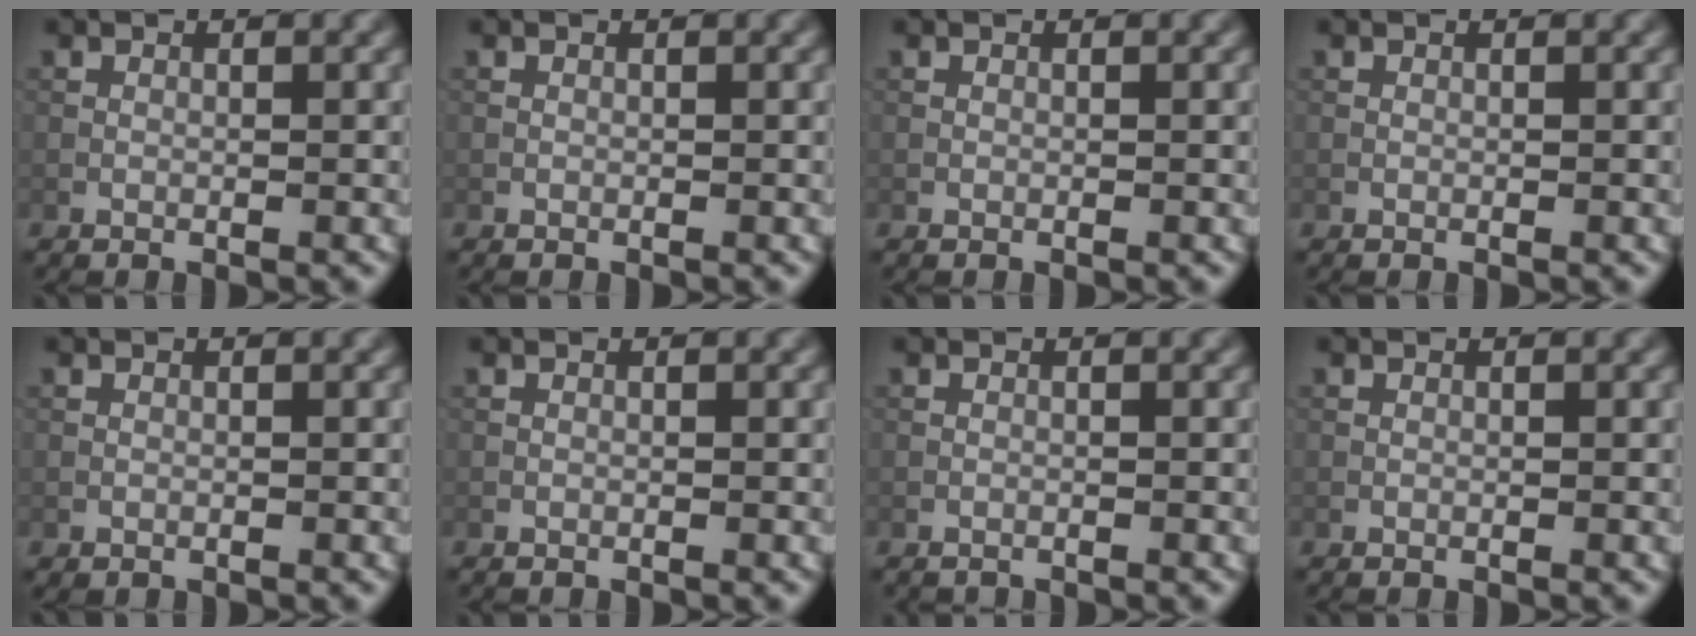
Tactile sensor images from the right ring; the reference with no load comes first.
{"total": 0.0}
{"total": 0.0}
{"total": 0.0}
{"total": 0.0}
{"total": 0.0}
{"total": 0.8, "force": [-0.8, 0.1, -0.1], "torque": [0.004, -0.003, -0.014]}
{"total": 0.0}